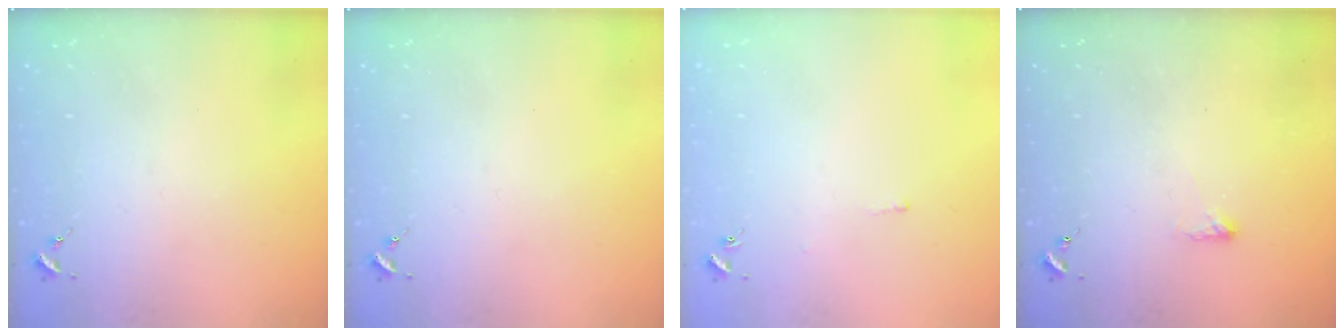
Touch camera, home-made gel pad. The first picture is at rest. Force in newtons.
{"total": 0.0}
{"total": 2.2, "press": 2.2, "slide": 0.5}
{"total": 2.3, "press": 2.2, "slide": 0.8}